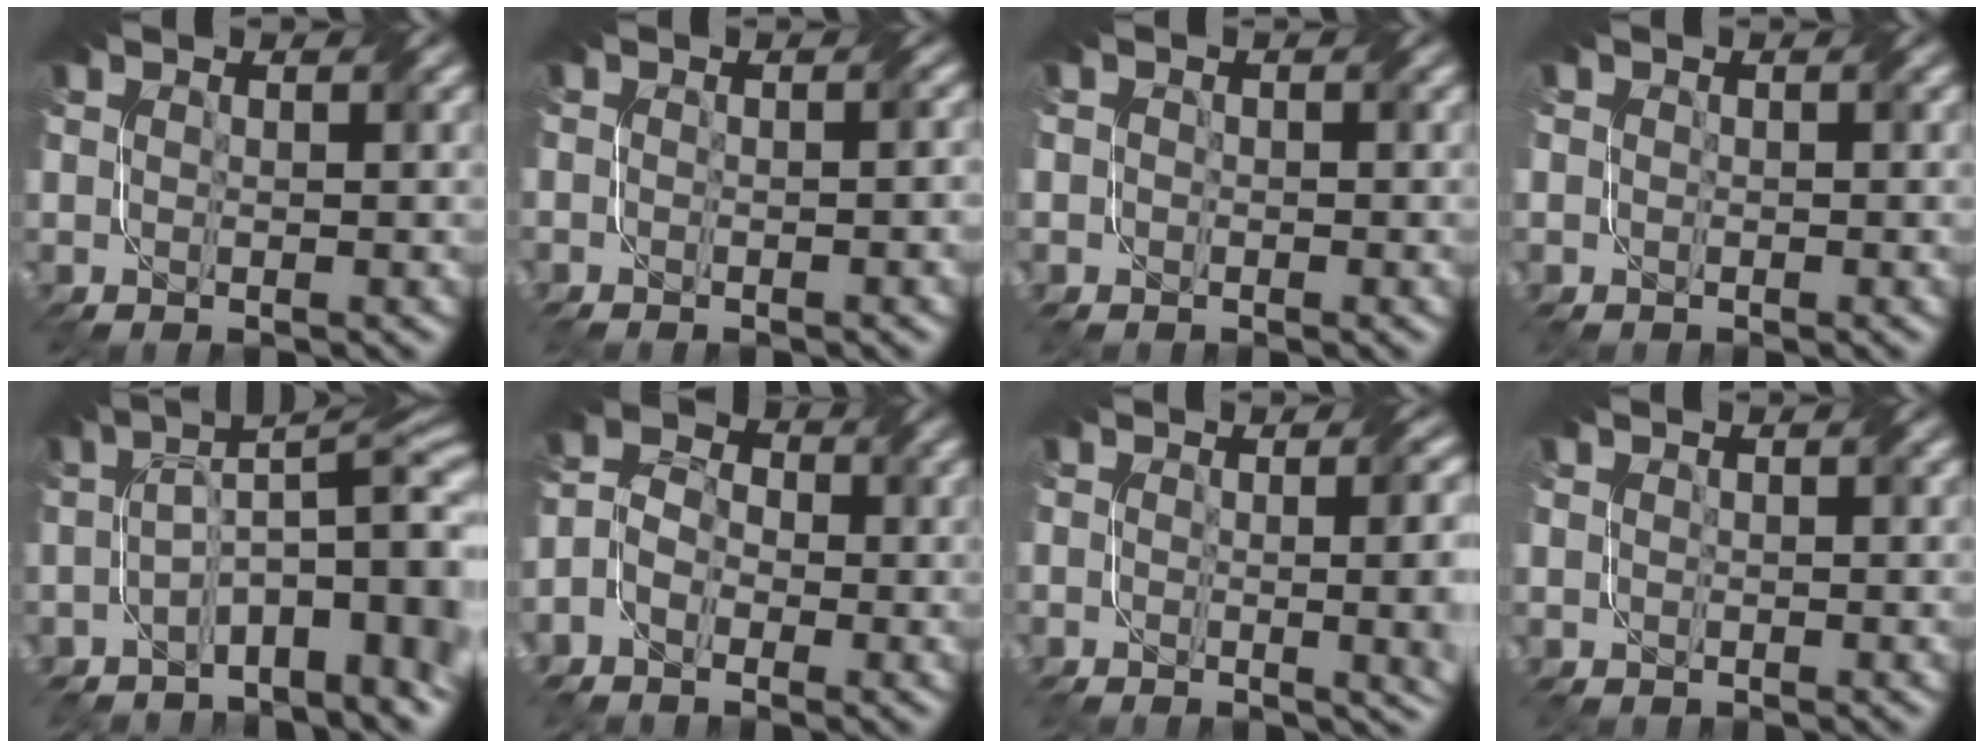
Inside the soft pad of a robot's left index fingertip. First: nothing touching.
{"total": 1.7, "force": [-1.7, 0.2, 0.2], "torque": [0.020, 0.005, -0.019]}
{"total": 1.6, "force": [-1.1, 0.6, -1.0], "torque": [0.025, -0.007, -0.006]}
{"total": 1.6, "force": [-0.9, 0.7, -1.1], "torque": [0.024, -0.008, 0.000]}
{"total": 7.3, "force": [-3.4, 2.0, 6.1], "torque": [-0.089, 0.002, -0.043]}
{"total": 3.9, "force": [-2.9, 2.5, 0.8], "torque": [-0.018, 0.002, -0.039]}
{"total": 7.2, "force": [-1.4, 3.3, 6.3], "torque": [-0.016, 0.005, -0.005]}
{"total": 1.5, "force": [-0.9, 0.3, -1.1], "torque": [0.021, -0.008, 0.005]}